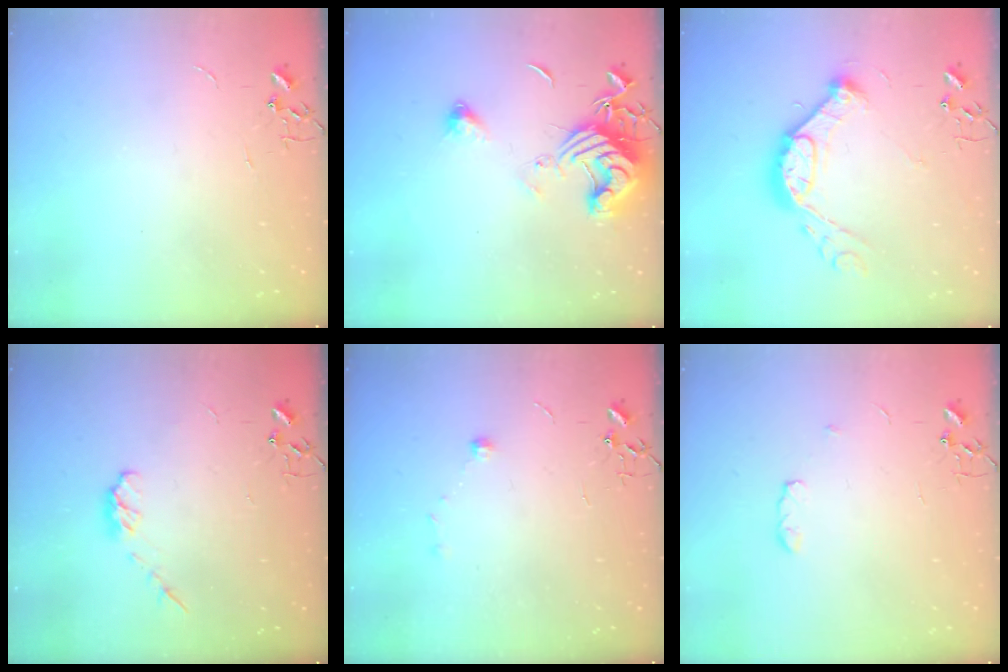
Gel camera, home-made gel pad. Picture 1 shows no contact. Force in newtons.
{"total": 14.0, "press": 13.9, "slide": 1.7}
{"total": 14.9, "press": 14.9, "slide": 1.4}
{"total": 5.8, "press": 5.8, "slide": 0.4}
{"total": 4.9, "press": 4.8, "slide": 0.6}
{"total": 4.9, "press": 4.9, "slide": 0.8}